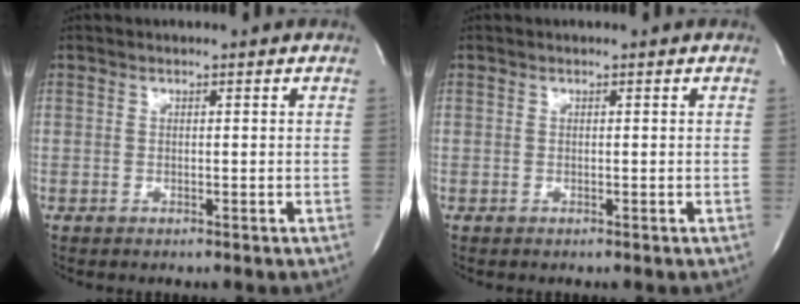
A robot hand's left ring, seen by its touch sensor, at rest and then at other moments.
{"total": 0.0}